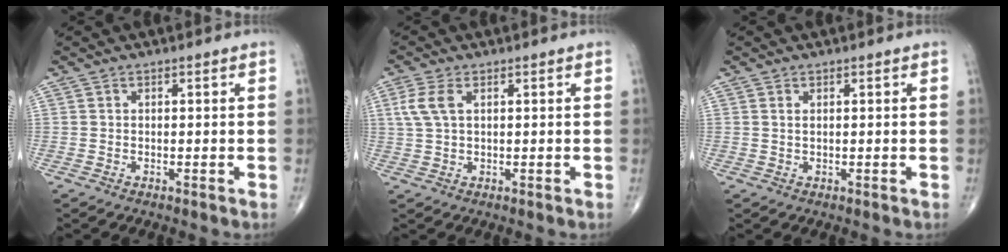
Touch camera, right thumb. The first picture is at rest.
{"total": 4.5, "force": [1.4, 2.3, 3.6], "torque": [-0.094, 0.012, 0.030]}
{"total": 0.8, "force": [0.4, 0.3, 0.6], "torque": [-0.015, 0.001, 0.009]}